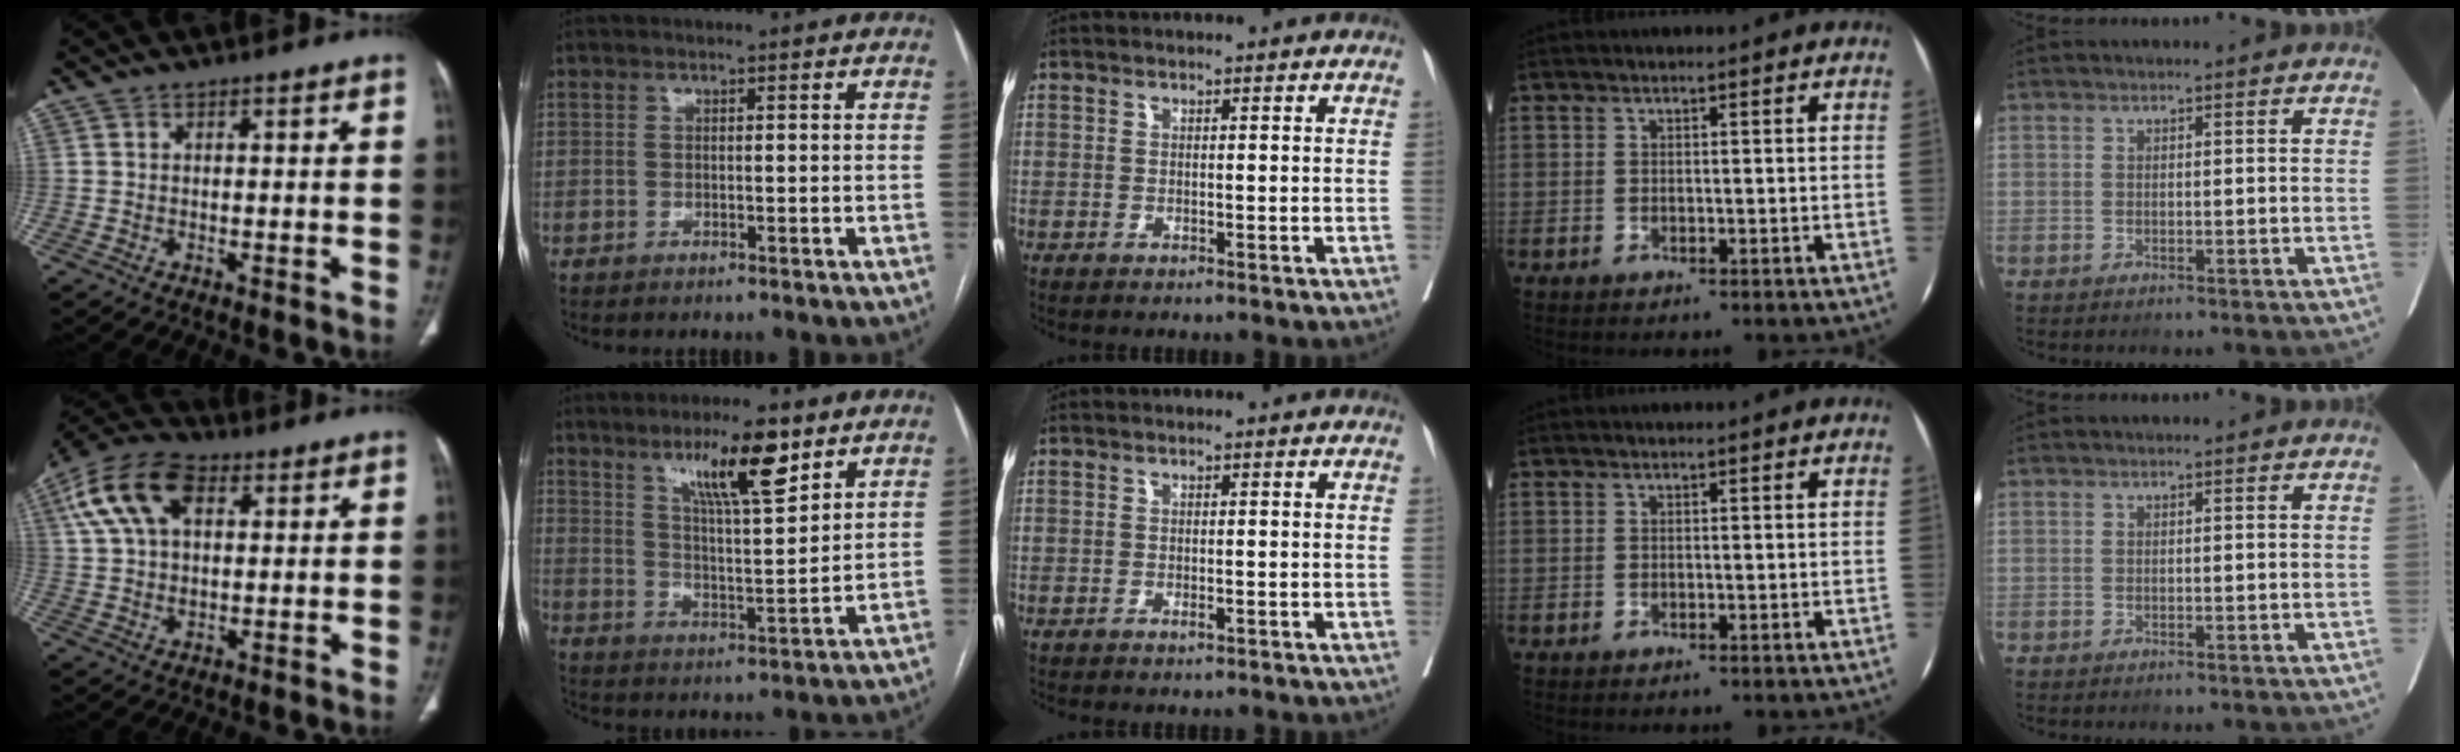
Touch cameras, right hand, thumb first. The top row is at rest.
{"thumb": {"total": 14.2, "force": [5.1, 8.3, 10.4], "torque": [-0.199, 0.013, 0.090]}, "index": {"total": 11.5, "force": [7.1, 1.8, 8.8], "torque": [-0.151, -0.003, 0.121]}, "middle": {"total": 0.7, "force": [-0.4, 0.0, 0.5], "torque": [-0.016, 0.000, -0.007]}}